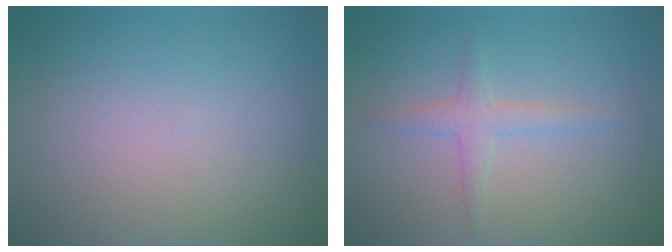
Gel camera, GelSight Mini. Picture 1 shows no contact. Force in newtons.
{"total": 1.9, "press": 1.9, "slide": 0.1}